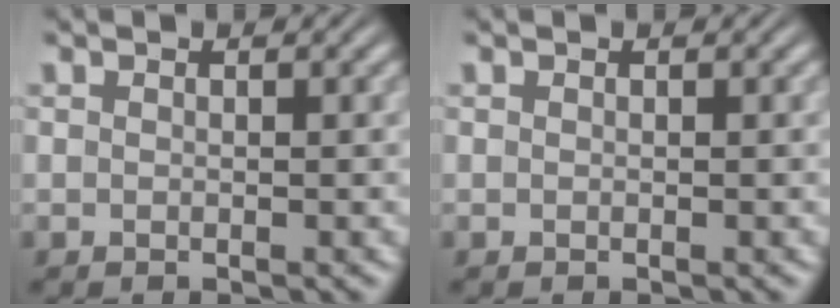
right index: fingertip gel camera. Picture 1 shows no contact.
{"total": 0.0}